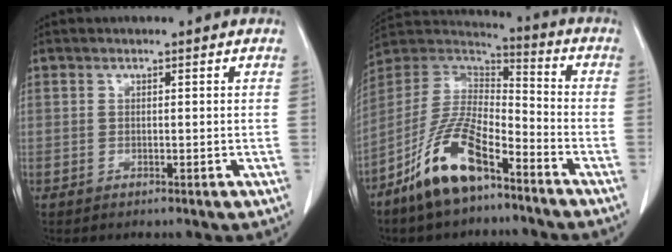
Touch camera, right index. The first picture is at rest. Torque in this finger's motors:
{"motor_torque": [1.40, -0.74, 0.78, 0.21]}